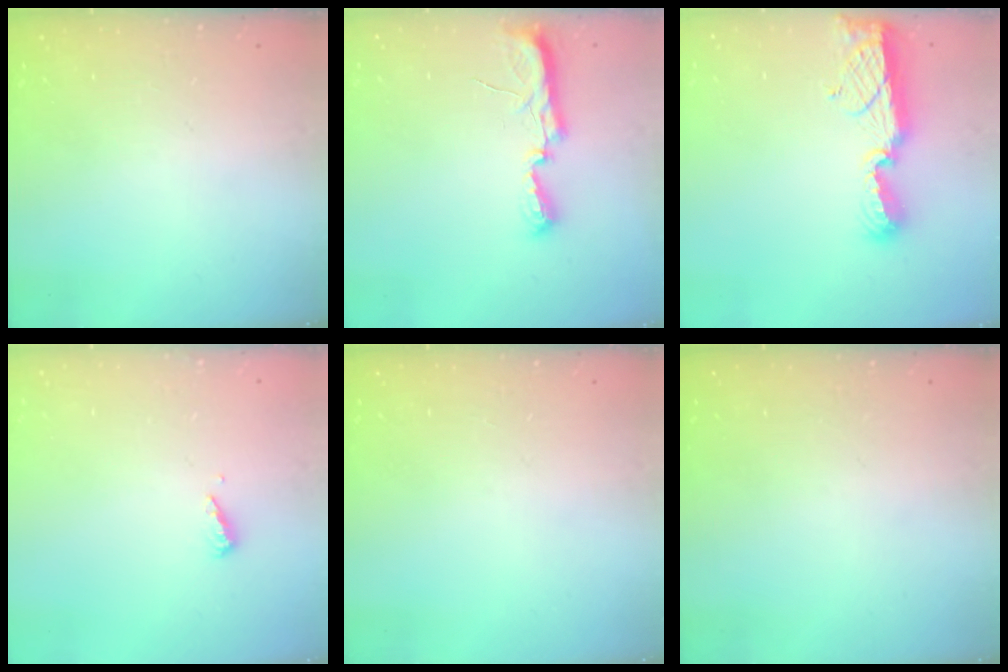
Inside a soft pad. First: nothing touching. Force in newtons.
{"total": 7.4, "press": 7.4, "slide": 0.7}
{"total": 10.8, "press": 10.5, "slide": 2.5}
{"total": 3.2, "press": 3.1, "slide": 0.3}
{"total": 0.0}
{"total": 0.0}